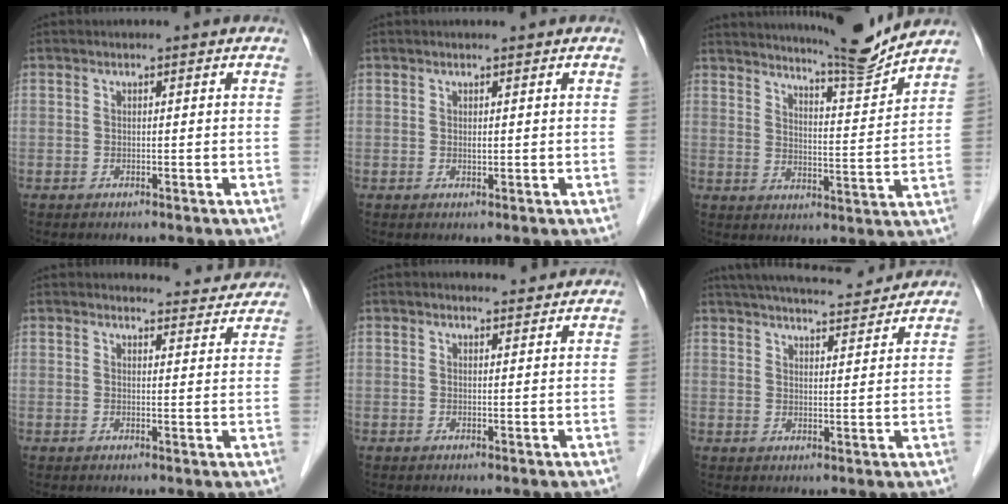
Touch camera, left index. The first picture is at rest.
{"total": 0.8, "force": [0.5, 0.3, 0.6], "torque": [-0.014, 0.001, 0.009]}
{"total": 11.1, "force": [10.6, -1.1, 3.2], "torque": [-0.058, -0.026, 0.153]}
{"total": 6.6, "force": [6.5, 1.2, 0.0], "torque": [0.013, -0.007, 0.059]}
{"total": 2.1, "force": [2.1, 0.4, 0.3], "torque": [-0.011, 0.003, 0.029]}
{"total": 14.6, "force": [13.4, 2.1, 5.3], "torque": [-0.083, 0.025, 0.192]}